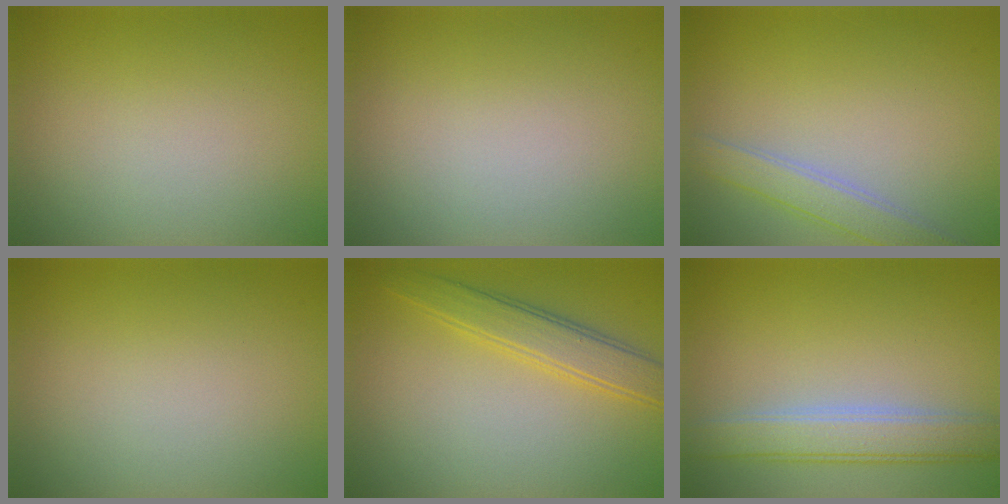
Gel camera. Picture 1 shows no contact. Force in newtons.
{"total": 0.0}
{"total": 2.7, "press": 2.7, "slide": 0.1}
{"total": 0.0}
{"total": 3.6, "press": 3.6, "slide": 0.1}
{"total": 4.2, "press": 4.2, "slide": 0.4}